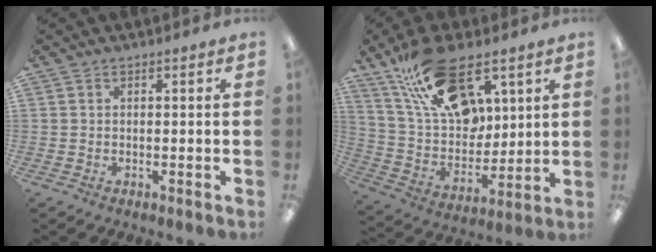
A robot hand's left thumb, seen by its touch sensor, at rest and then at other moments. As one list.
[{"total": 21.1, "force": [12.6, 11.2, 12.6], "torque": [-0.228, -0.049, 0.229]}]